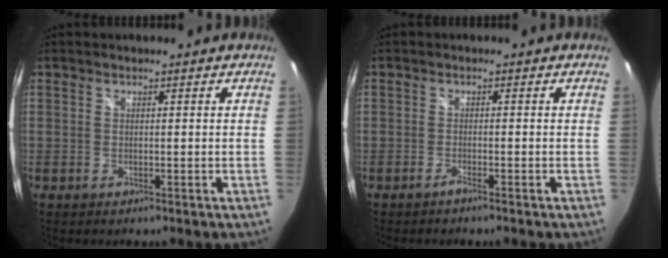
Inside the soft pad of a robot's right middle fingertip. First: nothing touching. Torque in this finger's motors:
{"motor_torque": [0.36, -0.45, -0.05, 0.00]}